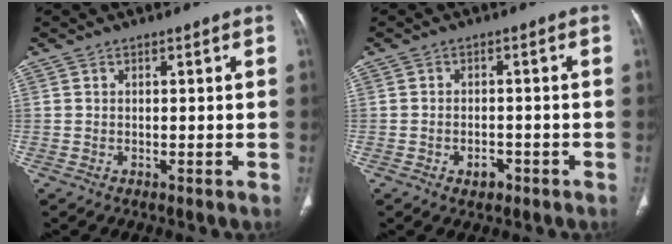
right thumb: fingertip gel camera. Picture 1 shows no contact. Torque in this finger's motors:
{"motor_torque": [-0.19, 0.16, -0.02, -0.14, 0.08]}